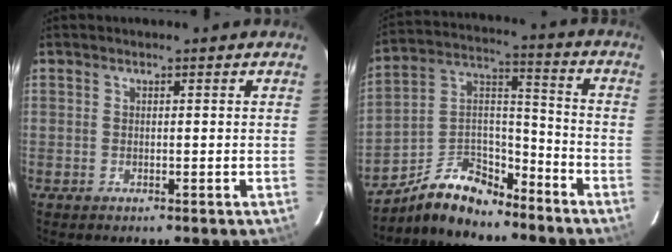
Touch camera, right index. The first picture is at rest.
{"total": 12.3, "force": [-9.9, 5.4, 5.1], "torque": [-0.106, 0.047, -0.176]}